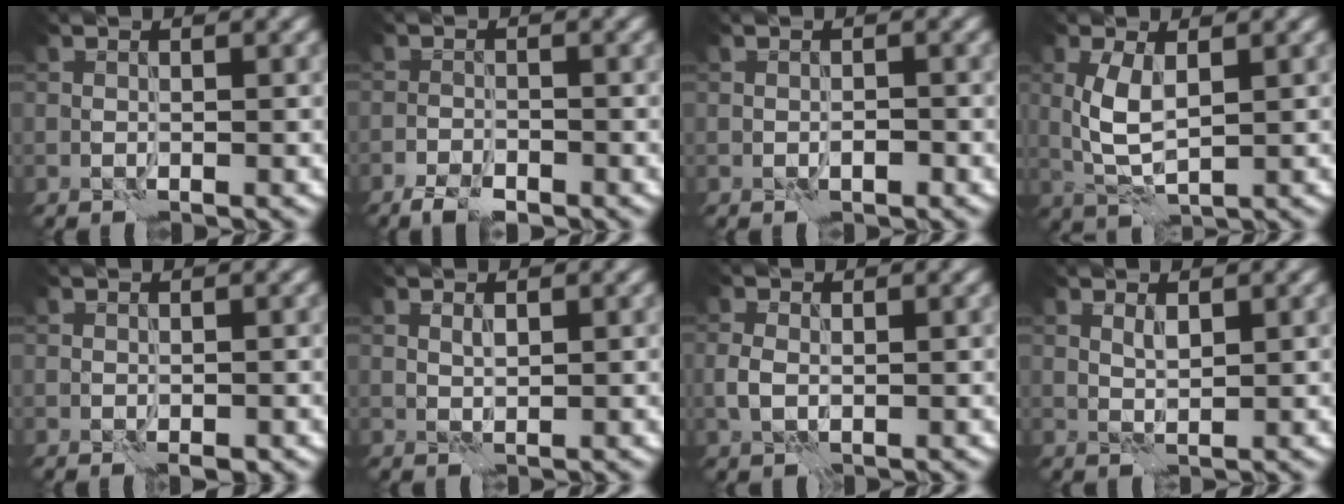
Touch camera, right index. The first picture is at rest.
{"total": 2.7, "force": [-2.1, 1.0, 1.3], "torque": [-0.026, -0.005, -0.040]}
{"total": 0.8, "force": [-0.3, 0.5, 0.5], "torque": [-0.007, 0.001, -0.005]}
{"total": 3.7, "force": [0.9, 1.6, 3.2], "torque": [-0.073, 0.001, 0.021]}
{"total": 1.1, "force": [-0.6, 0.7, 0.7], "torque": [-0.012, -0.003, -0.008]}
{"total": 0.8, "force": [0.7, 0.2, 0.3], "torque": [-0.008, 0.000, 0.013]}
{"total": 1.5, "force": [0.0, 1.1, 1.0], "torque": [-0.027, -0.002, -0.003]}
{"total": 1.1, "force": [0.9, 0.3, 0.5], "torque": [-0.016, -0.003, 0.019]}